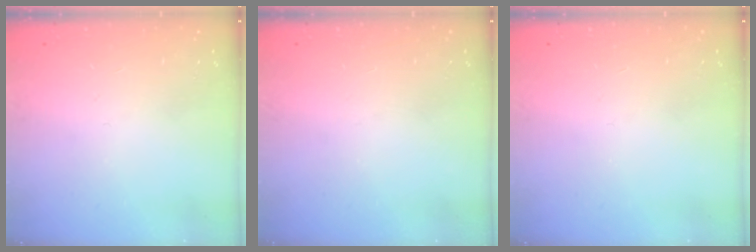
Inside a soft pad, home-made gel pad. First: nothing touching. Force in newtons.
{"total": 0.0}
{"total": 0.0}